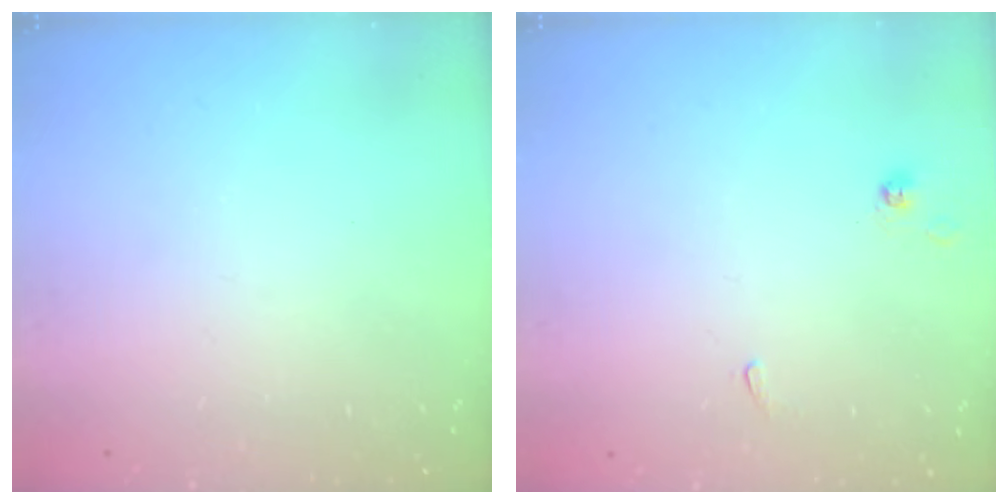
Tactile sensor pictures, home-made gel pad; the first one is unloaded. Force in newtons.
{"total": 0.7, "press": 0.6, "slide": 0.3}